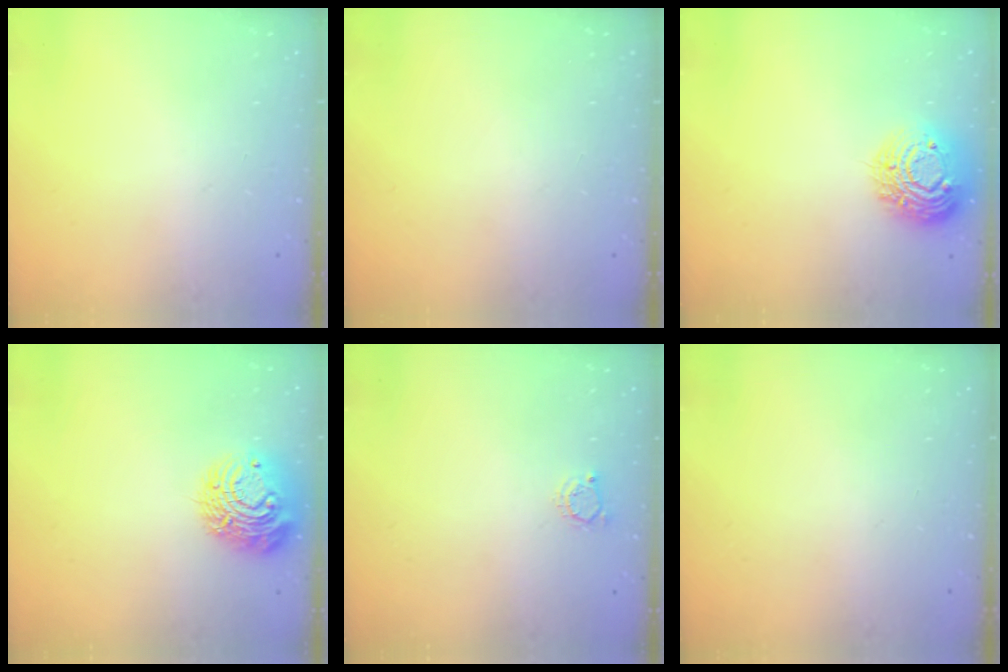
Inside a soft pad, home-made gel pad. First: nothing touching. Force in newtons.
{"total": 0.0}
{"total": 14.1, "press": 14.1, "slide": 0.9}
{"total": 11.9, "press": 11.8, "slide": 1.1}
{"total": 3.4, "press": 3.4, "slide": 0.5}
{"total": 0.0}